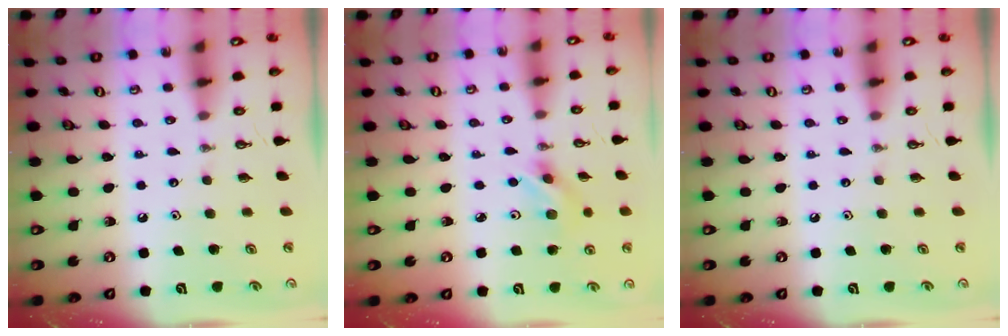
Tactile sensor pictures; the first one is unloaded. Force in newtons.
{"total": 3.2, "press": 3.1, "slide": 0.4}
{"total": 0.0}